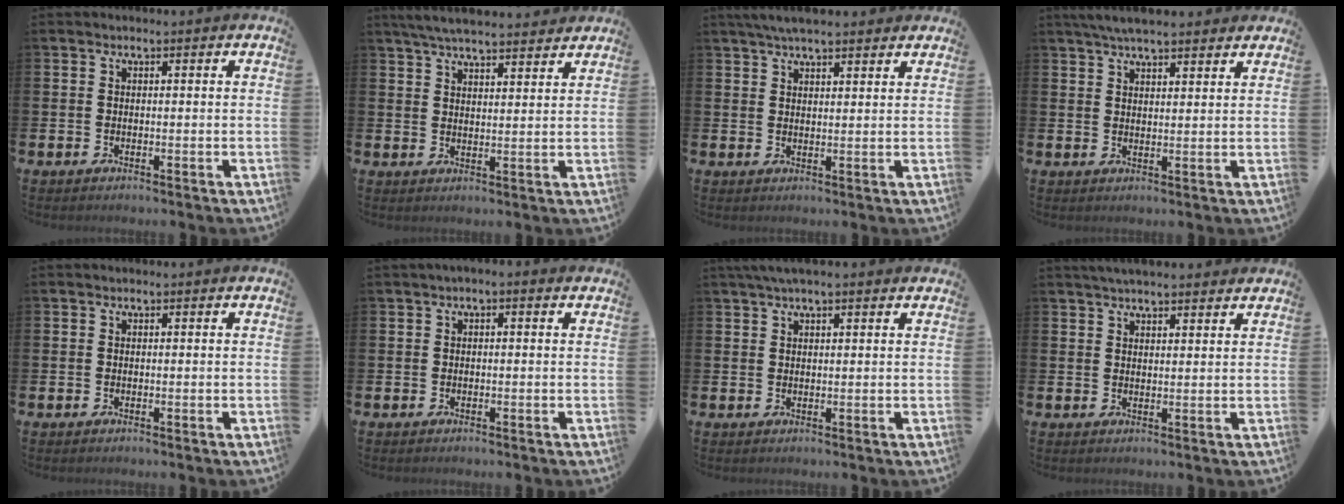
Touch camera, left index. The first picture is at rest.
{"total": 5.5, "force": [5.3, 0.5, 1.4], "torque": [-0.038, -0.020, 0.096]}
{"total": 4.3, "force": [3.9, 0.9, 1.6], "torque": [-0.033, -0.009, 0.071]}
{"total": 4.7, "force": [4.3, 0.8, 1.6], "torque": [-0.033, -0.011, 0.078]}
{"total": 0.0}
{"total": 0.8, "force": [-0.2, 0.3, 0.7], "torque": [-0.012, 0.001, -0.005]}
{"total": 2.7, "force": [2.1, 0.6, 1.6], "torque": [-0.027, 0.001, 0.036]}
{"total": 3.3, "force": [3.2, 0.3, 0.8], "torque": [-0.021, -0.007, 0.059]}